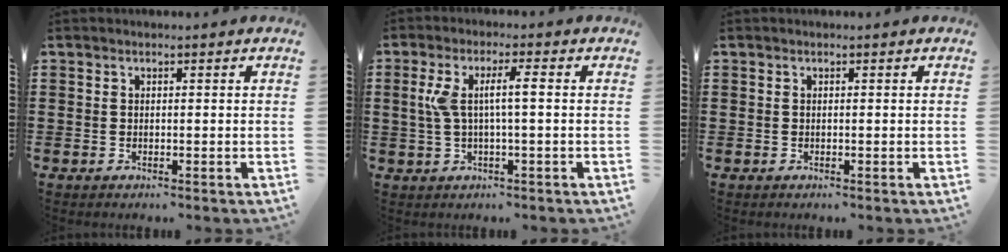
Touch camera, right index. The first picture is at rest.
{"total": 5.4, "force": [0.3, 0.7, 5.4], "torque": [-0.123, -0.006, -0.006]}
{"total": 0.0}